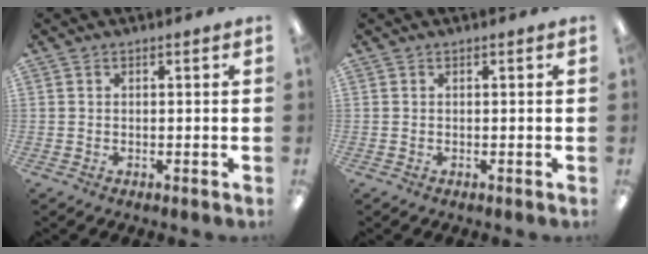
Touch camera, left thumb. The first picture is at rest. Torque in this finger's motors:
{"motor_torque": [-0.16, 0.05, 0.14, -0.10, 0.00]}